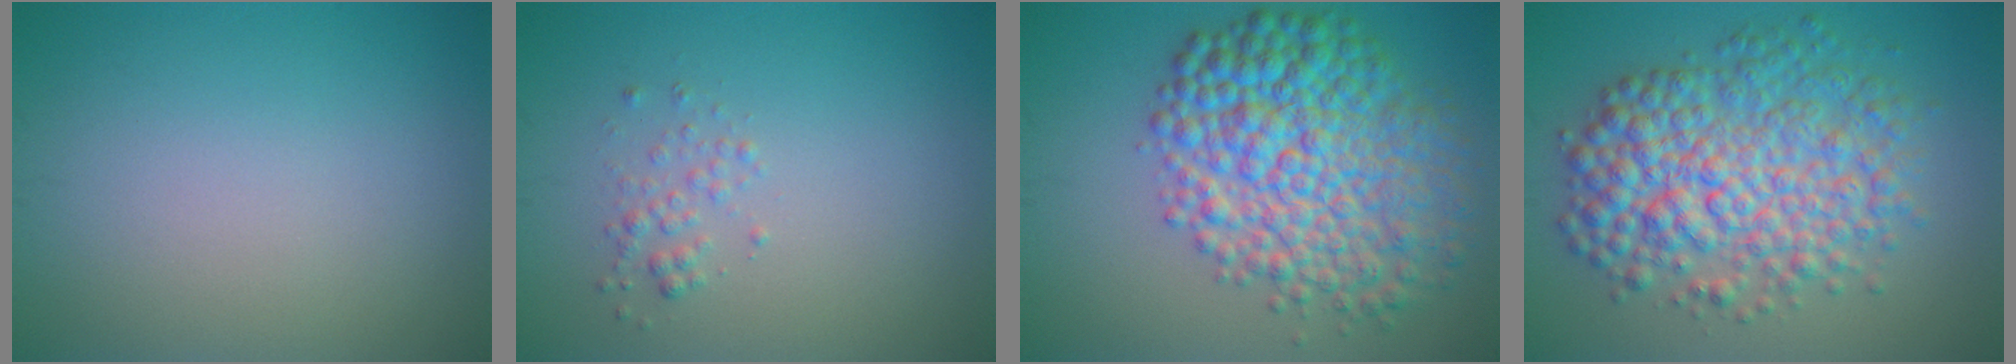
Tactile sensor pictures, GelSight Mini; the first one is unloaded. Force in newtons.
{"total": 1.2, "press": 1.2, "slide": 0.1}
{"total": 9.7, "press": 9.7, "slide": 0.2}
{"total": 8.2, "press": 8.2, "slide": 0.1}